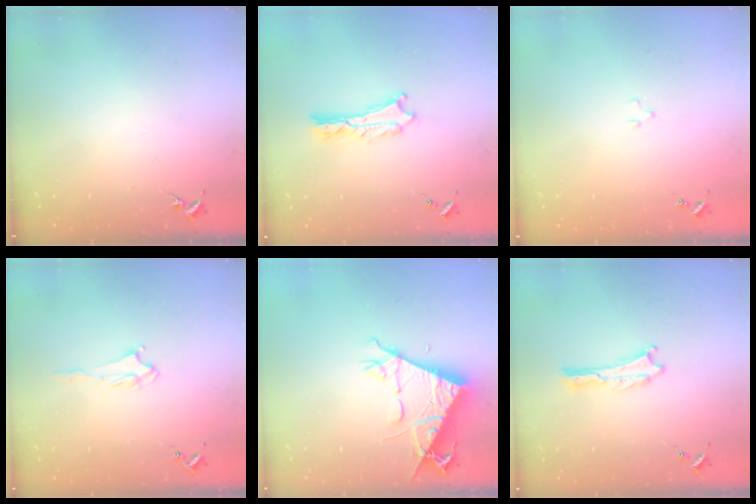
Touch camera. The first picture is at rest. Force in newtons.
{"total": 1.8, "press": 1.7, "slide": 0.2}
{"total": 0.7, "press": 0.7, "slide": 0.2}
{"total": 3.2, "press": 3.2, "slide": 0.5}
{"total": 9.2, "press": 9.1, "slide": 1.4}
{"total": 0.0}